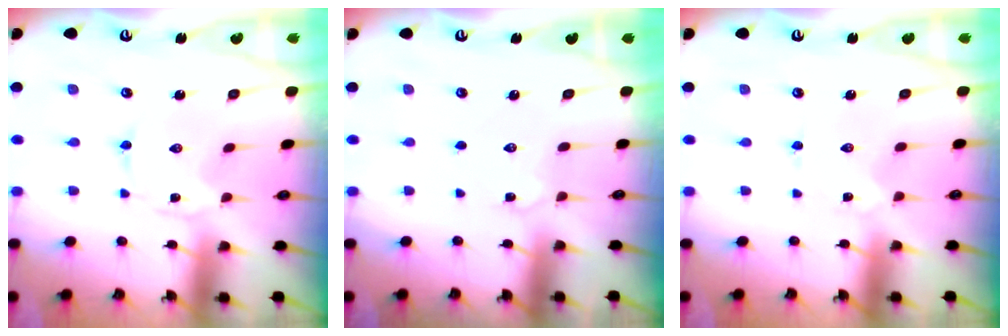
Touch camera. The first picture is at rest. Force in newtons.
{"total": 4.6, "press": 4.6, "slide": 0.5}
{"total": 1.2, "press": 1.1, "slide": 0.3}